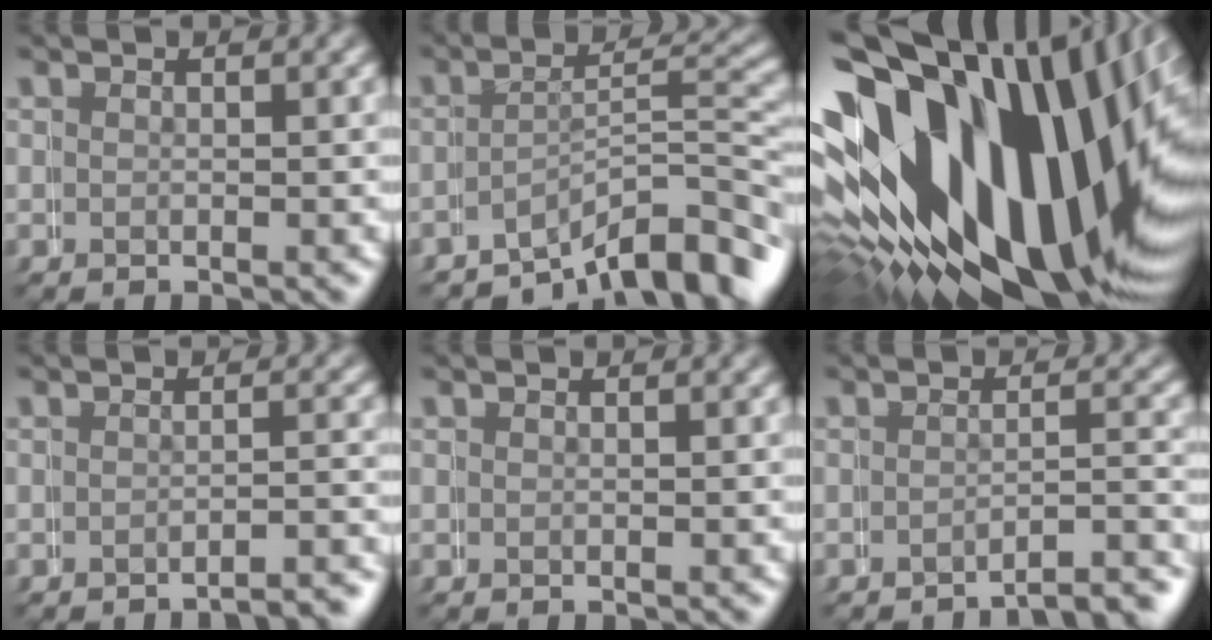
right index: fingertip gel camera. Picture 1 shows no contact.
{"total": 7.8, "force": [-5.8, 2.5, 4.5], "torque": [-0.056, -0.010, -0.080]}
{"total": 31.0, "force": [-0.7, 19.6, 24.0], "torque": [-0.374, 0.005, -0.011]}
{"total": 3.4, "force": [-3.2, 0.5, 1.2], "torque": [-0.008, 0.002, -0.050]}
{"total": 0.0}
{"total": 4.3, "force": [-4.0, 0.6, 1.5], "torque": [-0.016, -0.004, -0.062]}